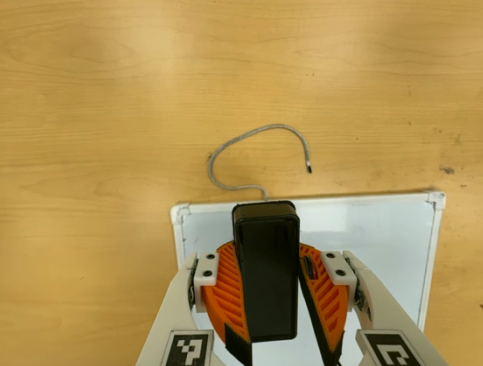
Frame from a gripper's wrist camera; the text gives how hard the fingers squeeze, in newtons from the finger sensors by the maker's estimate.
{"total": 9.9, "left": 10.1, "right": 9.7}